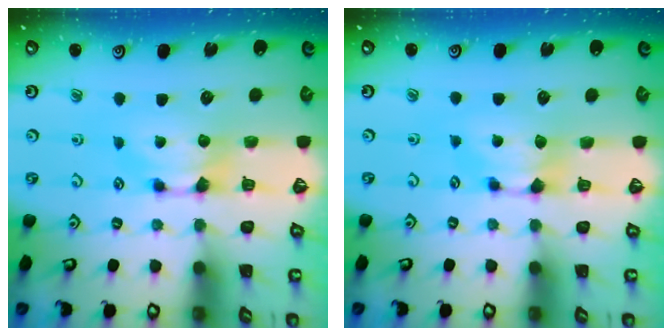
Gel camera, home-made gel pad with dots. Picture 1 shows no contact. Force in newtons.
{"total": 0.7, "press": 0.4, "slide": 0.6}